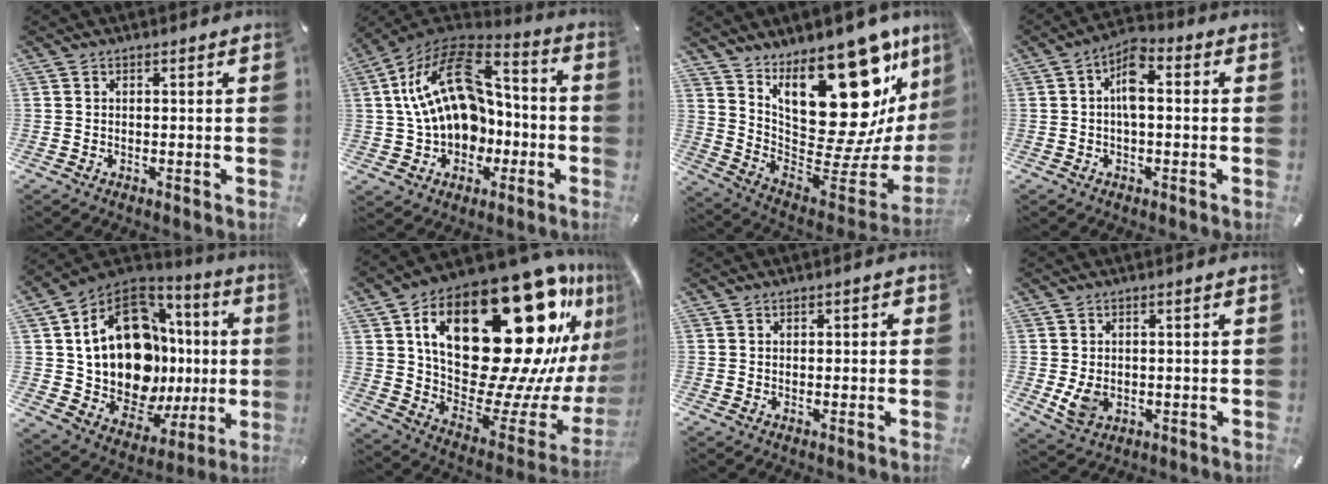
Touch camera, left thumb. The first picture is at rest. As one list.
[{"total": 21.0, "force": [2.0, 15.7, 13.9], "torque": [-0.262, -0.005, 0.041]}, {"total": 27.7, "force": [13.6, 14.5, 19.2], "torque": [-0.218, -0.128, 0.259]}, {"total": 6.6, "force": [0.2, 3.3, 5.7], "torque": [-0.098, 0.010, -0.001]}, {"total": 22.9, "force": [3.3, 15.1, 16.9], "torque": [-0.332, -0.054, 0.079]}, {"total": 42.0, "force": [16.1, 19.8, 33.4], "torque": [-0.496, -0.137, 0.311]}, {"total": 0.7, "force": [0.0, 0.6, 0.4], "torque": [-0.007, 0.005, -0.003]}, {"total": 4.6, "force": [-0.3, 3.6, 2.8], "torque": [-0.061, -0.004, -0.006]}]